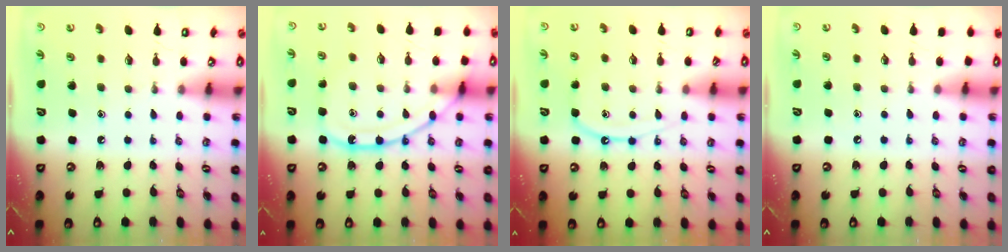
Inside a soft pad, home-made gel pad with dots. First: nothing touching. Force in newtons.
{"total": 15.2, "press": 15.2, "slide": 1.3}
{"total": 10.3, "press": 10.2, "slide": 0.8}
{"total": 0.9, "press": 0.9, "slide": 0.2}